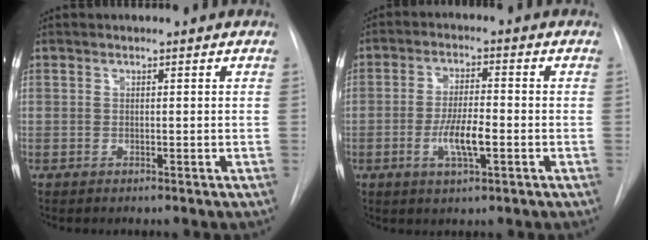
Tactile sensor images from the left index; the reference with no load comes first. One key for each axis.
{"total": 6.4, "fx": -2.0, "fy": 1.4, "fz": 5.9, "tx": -0.115, "ty": -0.003, "tz": -0.034}